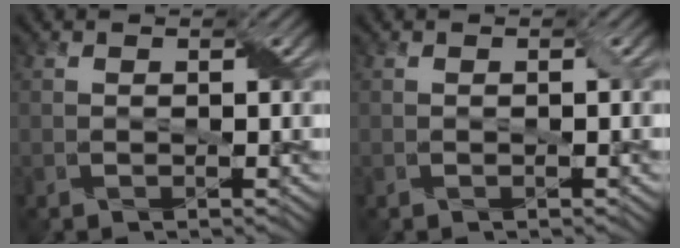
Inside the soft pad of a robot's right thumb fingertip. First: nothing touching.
{"total": 0.6, "force": [-0.1, 0.0, 0.6], "torque": [-0.011, 0.002, -0.001]}